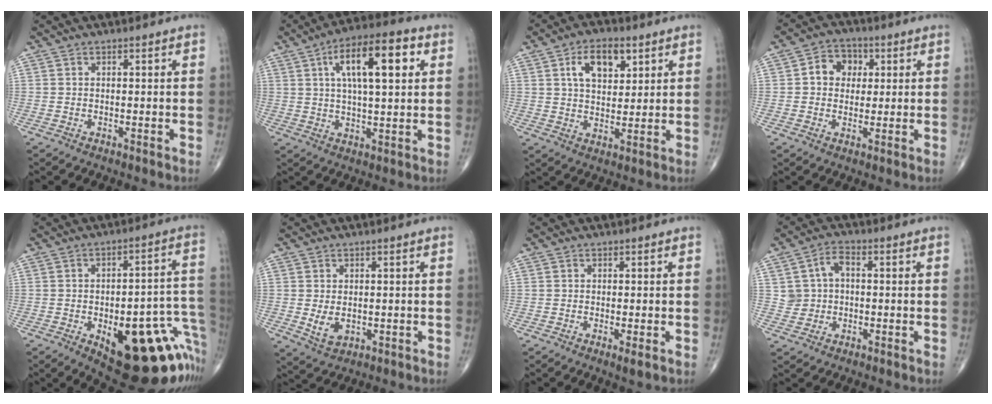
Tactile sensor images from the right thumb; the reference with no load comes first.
{"total": 14.7, "force": [4.7, 5.1, 13.0], "torque": [-0.200, 0.010, 0.069]}
{"total": 9.3, "force": [3.9, 5.3, 6.6], "torque": [-0.085, -0.010, 0.065]}
{"total": 6.6, "force": [1.3, 5.5, 3.4], "torque": [-0.022, 0.008, 0.012]}
{"total": 26.0, "force": [-9.8, 10.7, 21.6], "torque": [-0.181, 0.057, -0.107]}
{"total": 4.0, "force": [-0.3, 2.7, 2.9], "torque": [-0.045, -0.009, 0.006]}
{"total": 1.6, "force": [-0.6, 0.2, 1.5], "torque": [-0.031, -0.007, -0.012]}
{"total": 5.4, "force": [0.6, 4.3, 3.2], "torque": [-0.042, 0.017, 0.009]}